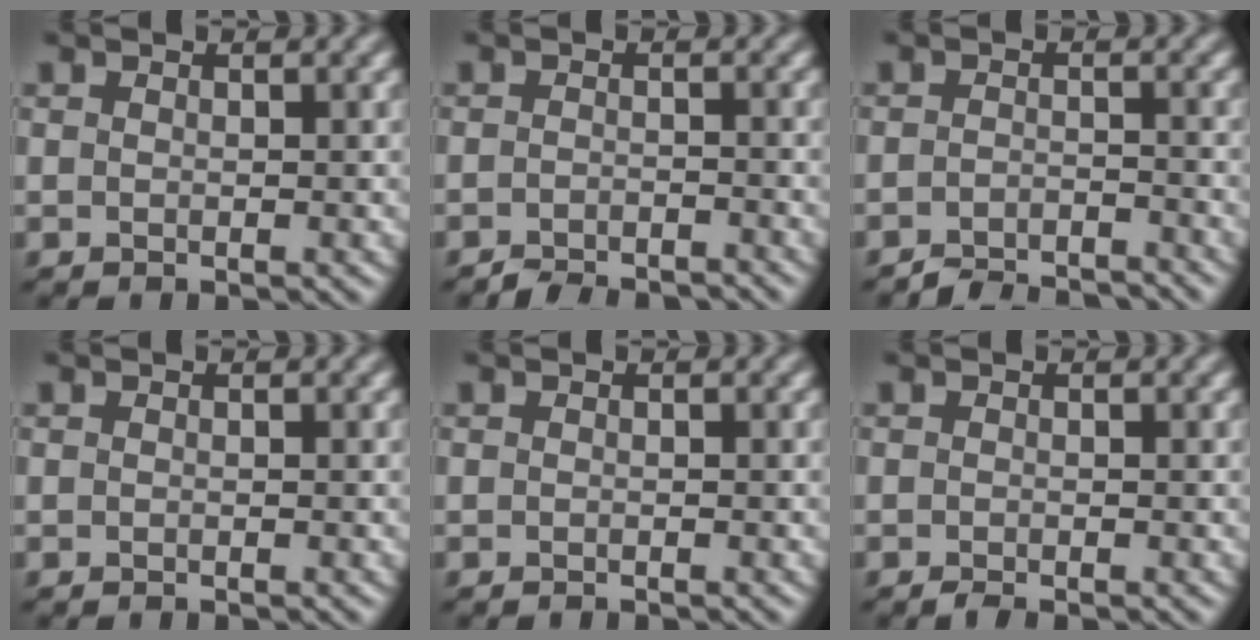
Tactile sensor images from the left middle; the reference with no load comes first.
{"total": 2.8, "force": [-2.8, 0.3, 0.5], "torque": [-0.006, 0.003, -0.049]}
{"total": 3.7, "force": [-3.6, 0.5, 0.6], "torque": [-0.012, 0.002, -0.063]}
{"total": 0.6, "force": [-0.6, -0.1, 0.0], "torque": [0.000, -0.003, -0.011]}
{"total": 0.9, "force": [-0.9, -0.1, 0.1], "torque": [0.002, -0.002, -0.014]}
{"total": 0.6, "force": [-0.6, -0.1, 0.3], "torque": [-0.005, 0.003, -0.012]}